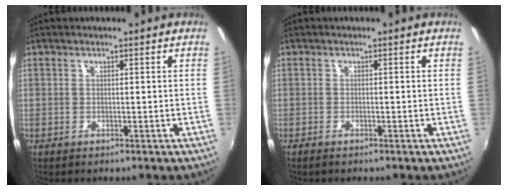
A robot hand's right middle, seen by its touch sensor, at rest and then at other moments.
{"total": 1.0, "force": [-0.8, 0.2, 0.5], "torque": [-0.011, -0.003, -0.017]}